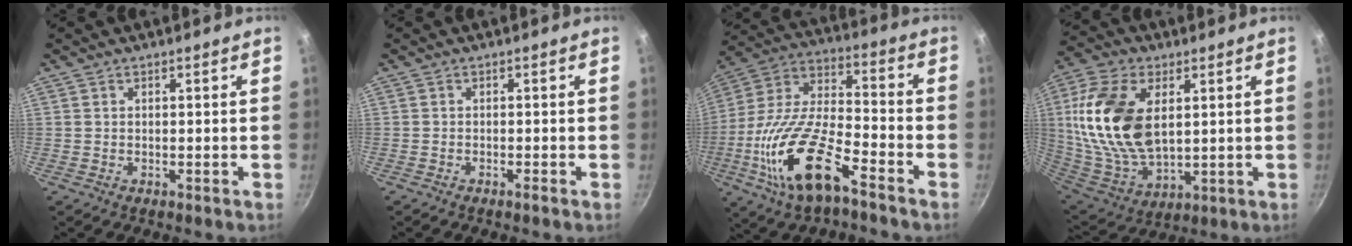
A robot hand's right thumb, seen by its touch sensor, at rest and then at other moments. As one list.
[{"total": 0.6, "force": [-0.5, 0.0, 0.4], "torque": [-0.017, 0.004, -0.010]}, {"total": 20.6, "force": [-9.4, 8.1, 16.4], "torque": [-0.306, 0.045, -0.193]}, {"total": 21.0, "force": [4.4, 12.4, 16.5], "torque": [-0.319, -0.019, 0.093]}]